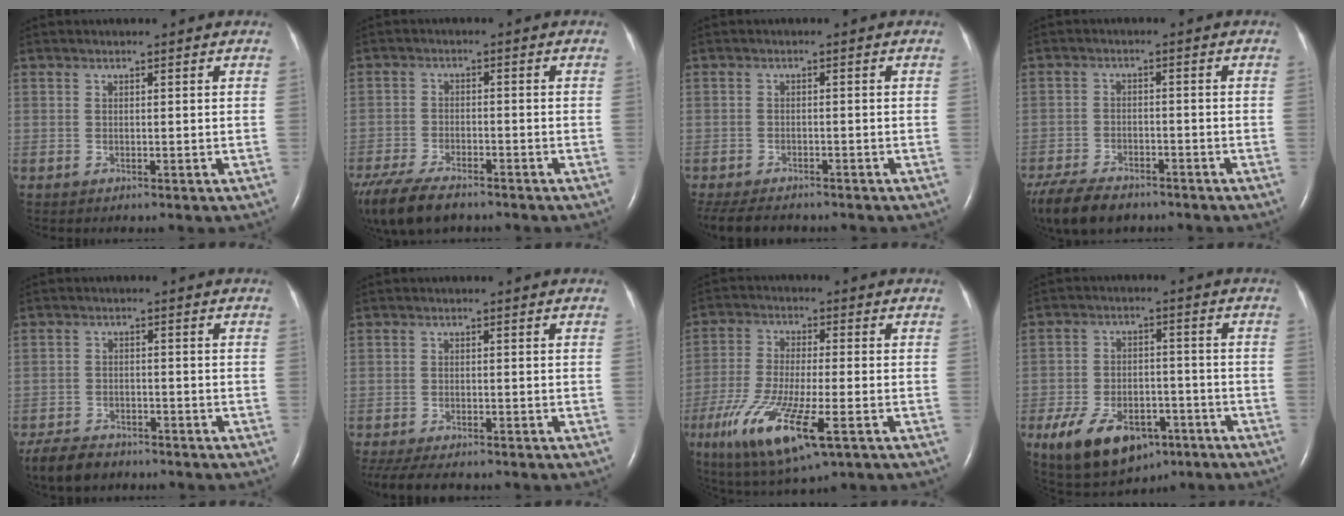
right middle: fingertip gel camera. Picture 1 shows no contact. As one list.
[{"total": 12.4, "force": [-9.5, 4.3, 6.7], "torque": [-0.144, -0.023, -0.158]}, {"total": 8.3, "force": [-7.0, 2.8, 3.5], "torque": [-0.064, -0.009, -0.105]}, {"total": 10.9, "force": [-8.4, 4.6, 5.2], "torque": [-0.109, -0.016, -0.137]}, {"total": 6.4, "force": [-5.4, 2.6, 2.2], "torque": [-0.044, -0.010, -0.092]}, {"total": 8.4, "force": [-7.0, 2.3, 4.1], "torque": [-0.070, -0.010, -0.107]}, {"total": 14.0, "force": [-6.0, 2.8, 12.3], "torque": [-0.249, -0.033, -0.099]}, {"total": 13.3, "force": [-7.4, 7.3, 8.3], "torque": [-0.149, 0.001, -0.110]}]